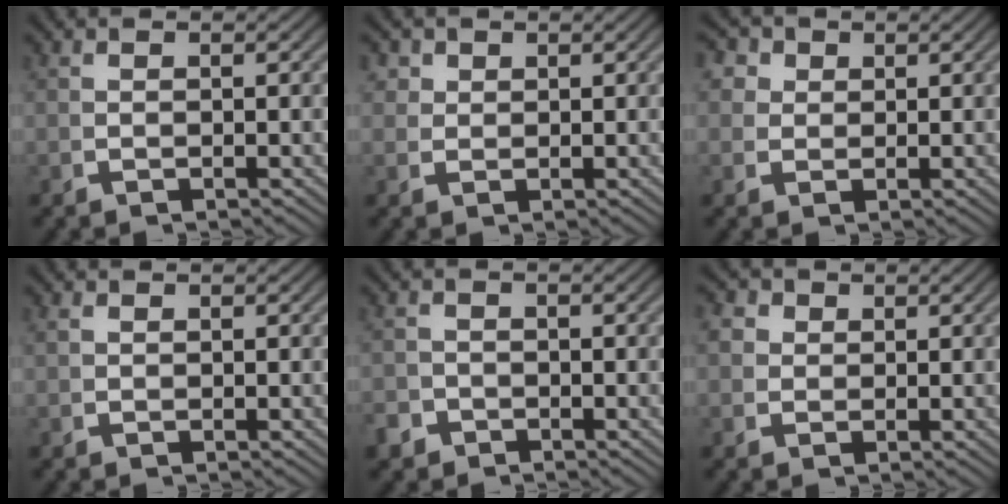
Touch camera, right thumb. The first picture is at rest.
{"total": 2.5, "force": [1.6, 1.8, 0.8], "torque": [-0.022, -0.004, 0.033]}
{"total": 4.2, "force": [1.8, 3.4, 1.7], "torque": [-0.042, -0.005, 0.032]}
{"total": 0.6, "force": [0.5, 0.1, 0.1], "torque": [-0.004, -0.002, 0.016]}
{"total": 1.8, "force": [-1.5, 1.0, -0.1], "torque": [0.005, -0.010, -0.024]}
{"total": 3.4, "force": [1.3, 2.9, 1.3], "torque": [-0.035, -0.005, 0.023]}